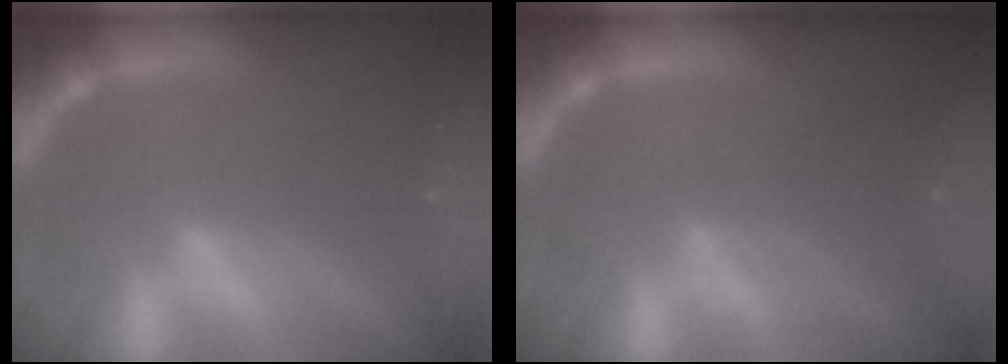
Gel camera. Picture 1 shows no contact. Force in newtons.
{"total": 3.0}